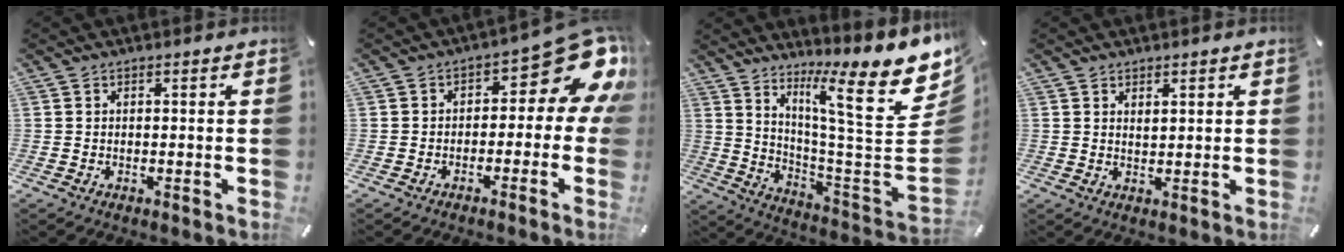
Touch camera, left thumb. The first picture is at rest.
{"total": 12.2, "force": [4.6, 6.0, 9.5], "torque": [-0.116, -0.038, 0.073]}
{"total": 19.3, "force": [11.5, 3.8, 15.1], "torque": [-0.230, -0.096, 0.168]}
{"total": 1.5, "force": [1.3, 0.6, 0.4], "torque": [-0.007, -0.001, 0.024]}